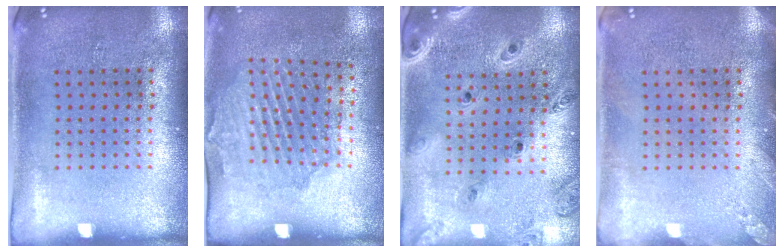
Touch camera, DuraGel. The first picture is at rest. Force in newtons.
{"total": 1.6, "press": 1.4, "slide": 0.7}
{"total": 1.2, "press": 1.2, "slide": 0.2}
{"total": 1.2, "press": 1.2, "slide": 0.1}